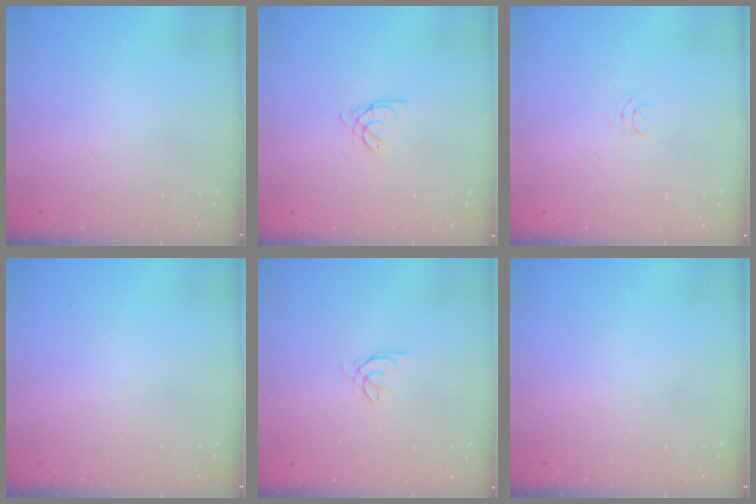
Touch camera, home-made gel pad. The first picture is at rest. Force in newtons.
{"total": 2.0, "press": 2.0, "slide": 0.4}
{"total": 3.0, "press": 3.0, "slide": 0.2}
{"total": 0.0}
{"total": 0.9, "press": 0.8, "slide": 0.4}
{"total": 0.0}